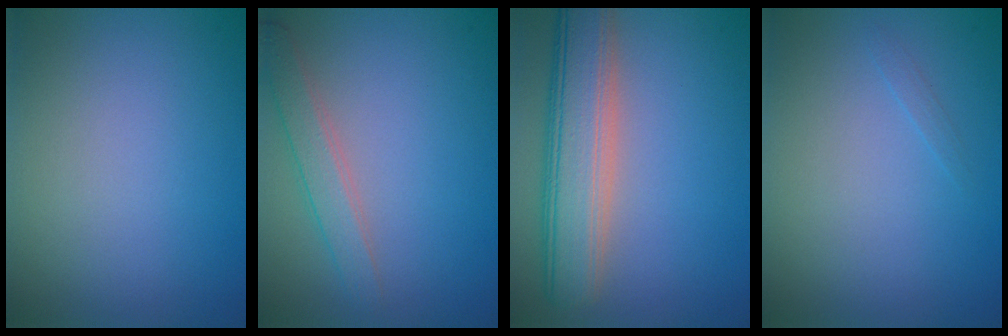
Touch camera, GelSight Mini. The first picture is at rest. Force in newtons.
{"total": 2.4, "press": 2.4, "slide": 0.1}
{"total": 7.4, "press": 7.3, "slide": 0.7}
{"total": 0.5, "press": 0.5, "slide": 0.0}